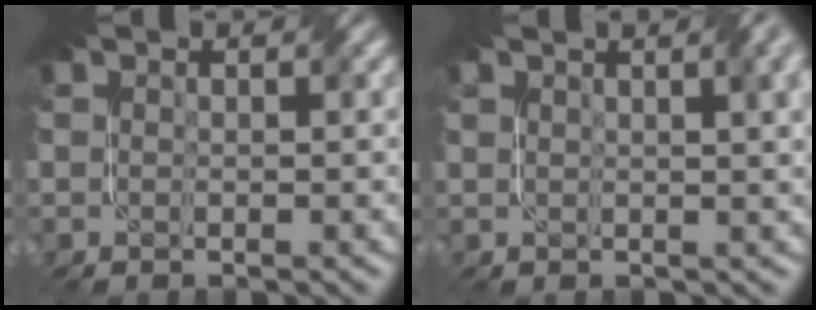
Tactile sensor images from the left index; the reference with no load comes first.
{"total": 8.6, "force": [4.1, 3.8, 6.5], "torque": [-0.044, 0.048, 0.025]}